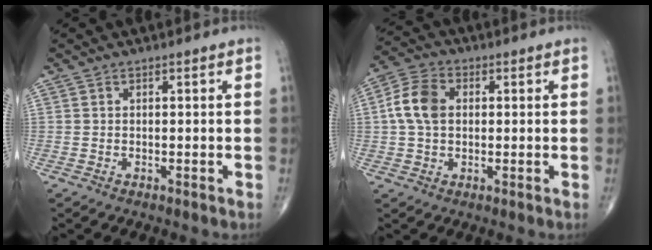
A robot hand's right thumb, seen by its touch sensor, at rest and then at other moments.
{"total": 8.0, "force": [0.9, 5.6, 5.7], "torque": [-0.110, 0.016, 0.010]}